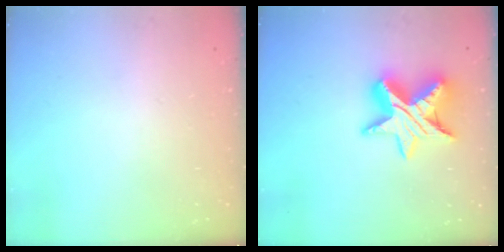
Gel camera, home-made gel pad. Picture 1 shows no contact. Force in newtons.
{"total": 13.9, "press": 13.9, "slide": 0.6}